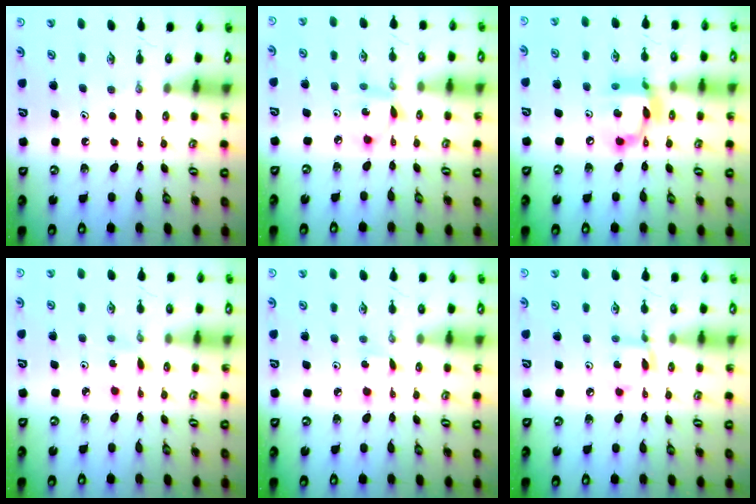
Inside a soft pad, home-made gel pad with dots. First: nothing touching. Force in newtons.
{"total": 4.5, "press": 4.5, "slide": 0.2}
{"total": 13.1, "press": 13.0, "slide": 0.9}
{"total": 1.2, "press": 1.2, "slide": 0.2}
{"total": 3.2, "press": 3.2, "slide": 0.5}
{"total": 2.9, "press": 2.9, "slide": 0.1}